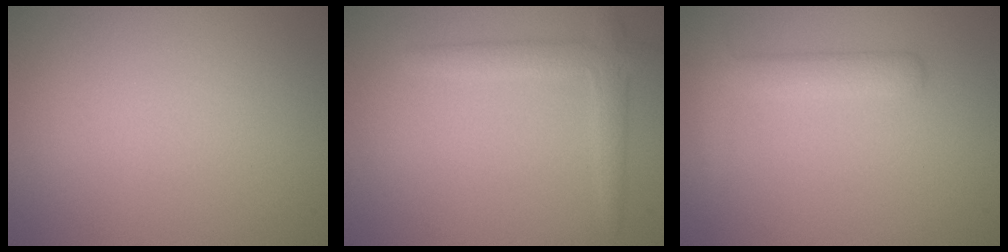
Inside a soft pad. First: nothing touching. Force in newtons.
{"total": 2.5, "press": 2.5, "slide": 0.3}
{"total": 2.8, "press": 2.8, "slide": 0.2}